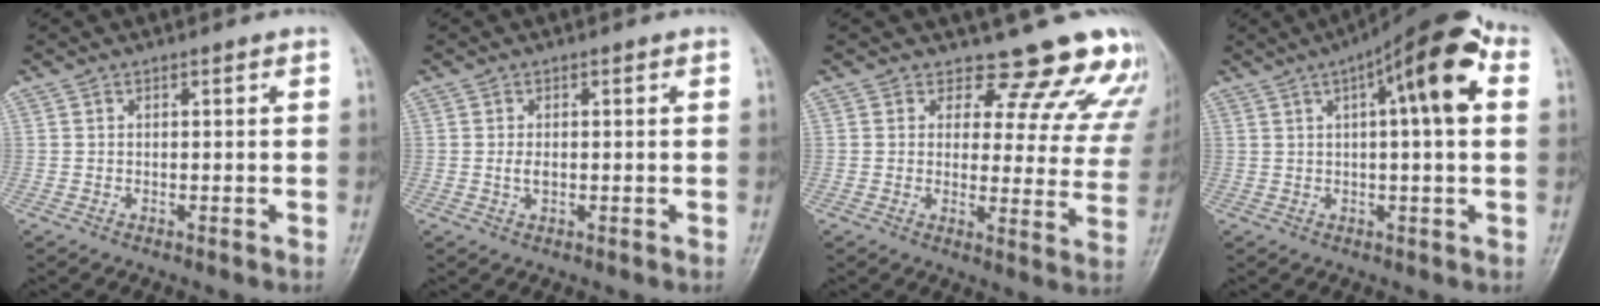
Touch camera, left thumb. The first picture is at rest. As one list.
[{"total": 1.7, "force": [-0.1, 1.0, 1.4], "torque": [-0.026, -0.002, -0.004]}, {"total": 14.9, "force": [13.5, 5.5, 2.7], "torque": [0.024, -0.106, 0.136]}, {"total": 13.9, "force": [4.2, 3.7, 12.8], "torque": [-0.173, 0.025, 0.051]}]